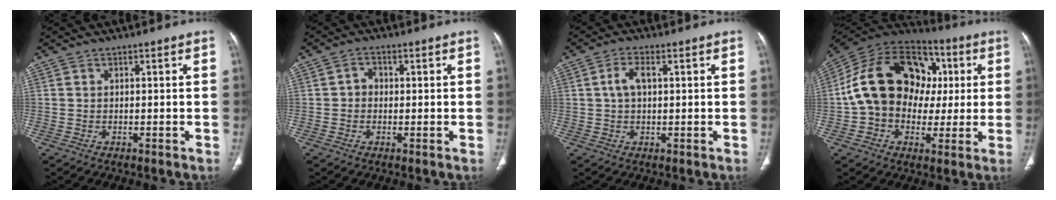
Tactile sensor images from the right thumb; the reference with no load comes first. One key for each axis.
{"total": 2.5, "fx": 0.1, "fy": 2.1, "fz": 1.3, "tx": -0.010, "ty": 0.010, "tz": -0.004}
{"total": 4.2, "fx": 1.0, "fy": 2.2, "fz": 3.4, "tx": -0.072, "ty": 0.008, "tz": 0.018}
{"total": 21.6, "fx": 1.8, "fy": 16.8, "fz": 13.5, "tx": -0.210, "ty": 0.047, "tz": 0.028}